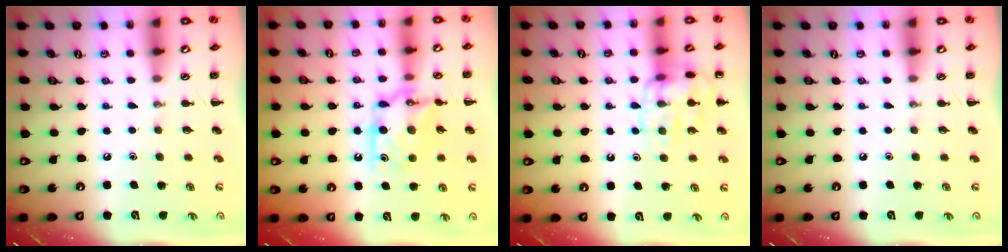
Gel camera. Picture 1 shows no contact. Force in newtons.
{"total": 11.5, "press": 11.5, "slide": 0.5}
{"total": 14.4, "press": 14.3, "slide": 1.4}
{"total": 0.0}